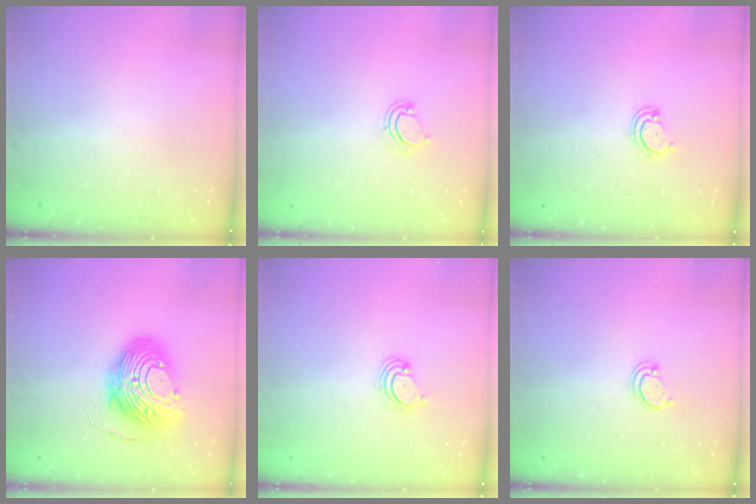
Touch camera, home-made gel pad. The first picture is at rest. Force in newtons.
{"total": 2.2, "press": 2.2, "slide": 0.1}
{"total": 2.6, "press": 2.6, "slide": 0.3}
{"total": 13.5, "press": 13.4, "slide": 1.0}
{"total": 3.2, "press": 3.1, "slide": 0.4}
{"total": 1.6, "press": 1.6, "slide": 0.1}